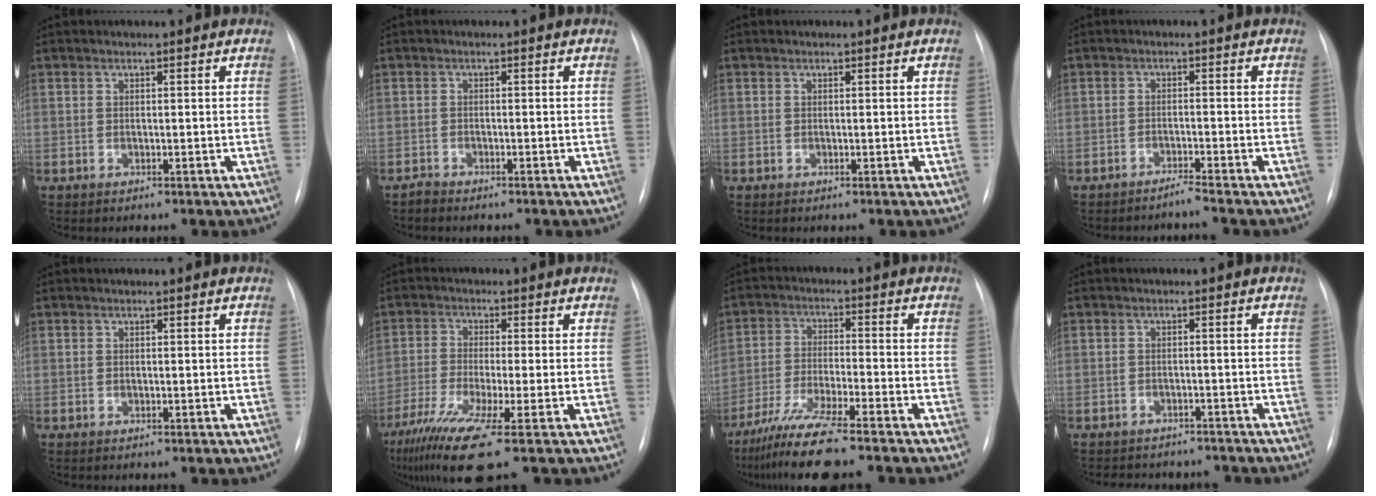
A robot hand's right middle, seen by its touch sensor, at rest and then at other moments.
{"total": 1.4, "force": [-1.3, 0.3, 0.3], "torque": [-0.009, -0.001, -0.022]}
{"total": 0.0}
{"total": 2.1, "force": [-1.9, -0.6, 0.3], "torque": [-0.004, -0.004, -0.035]}
{"total": 0.0}
{"total": 11.4, "force": [-7.0, 0.0, 9.0], "torque": [-0.169, -0.036, -0.128]}
{"total": 11.2, "force": [-9.0, -0.4, 6.7], "torque": [-0.123, -0.036, -0.155]}
{"total": 9.0, "force": [-8.1, 3.5, 1.8], "torque": [-0.030, 0.010, -0.093]}